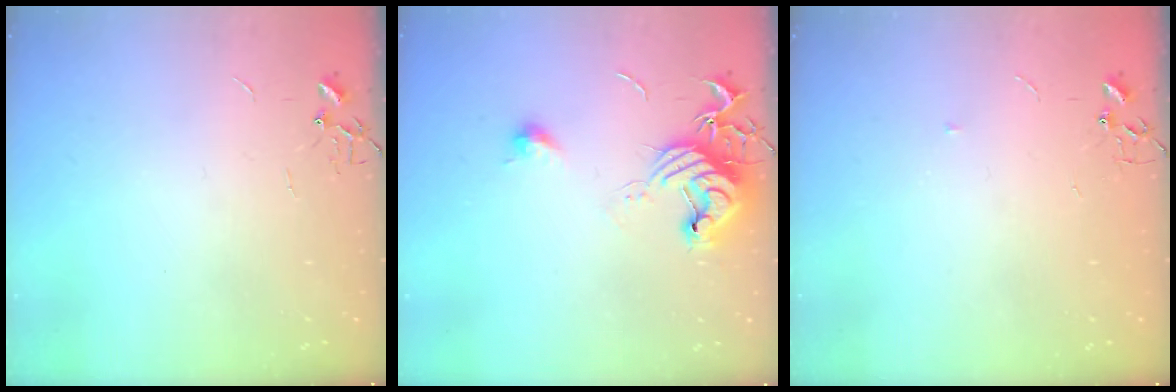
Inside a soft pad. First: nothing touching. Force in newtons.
{"total": 13.7, "press": 13.7, "slide": 0.9}
{"total": 3.2, "press": 3.1, "slide": 0.8}